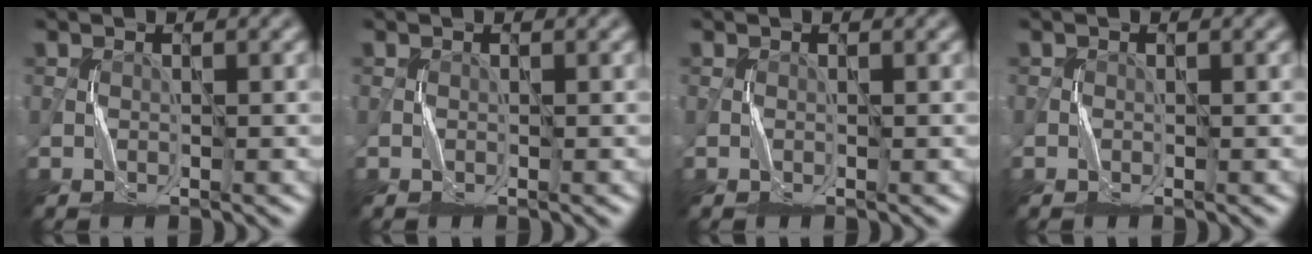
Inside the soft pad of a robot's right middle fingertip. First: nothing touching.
{"total": 0.0}
{"total": 0.0}
{"total": 0.0}